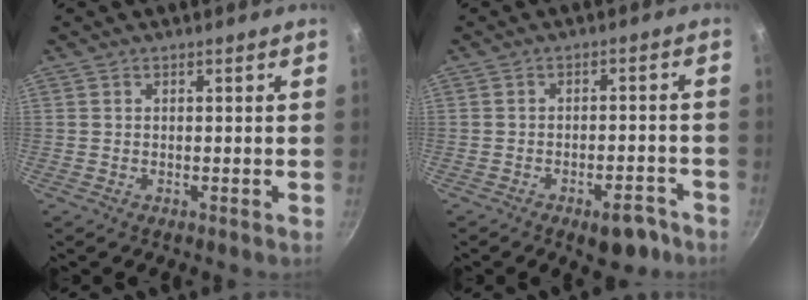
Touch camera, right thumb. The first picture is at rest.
{"total": 7.0, "force": [-4.3, 3.3, 4.4], "torque": [-0.030, 0.040, -0.043]}